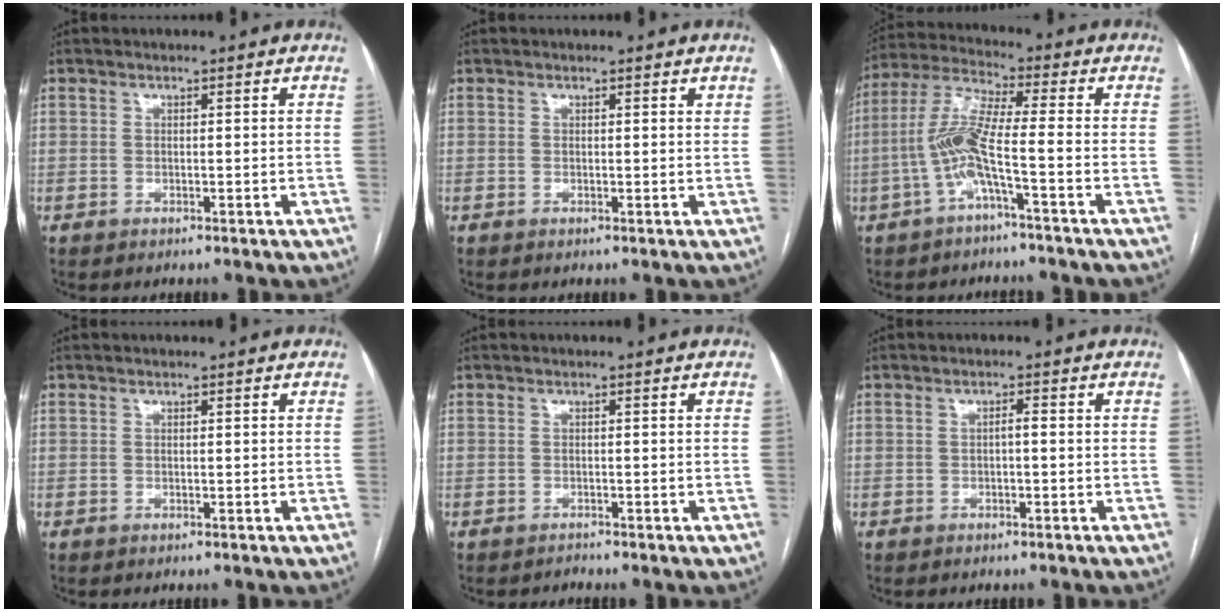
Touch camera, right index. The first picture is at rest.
{"total": 0.7, "force": [0.6, 0.2, 0.3], "torque": [-0.004, 0.001, 0.003]}
{"total": 8.3, "force": [-2.7, -0.1, 7.9], "torque": [-0.172, 0.016, -0.060]}
{"total": 0.0}
{"total": 0.6, "force": [-0.6, 0.1, -0.1], "torque": [0.000, -0.002, -0.009]}
{"total": 1.0, "force": [-0.2, 0.2, 0.9], "torque": [-0.014, 0.003, -0.004]}